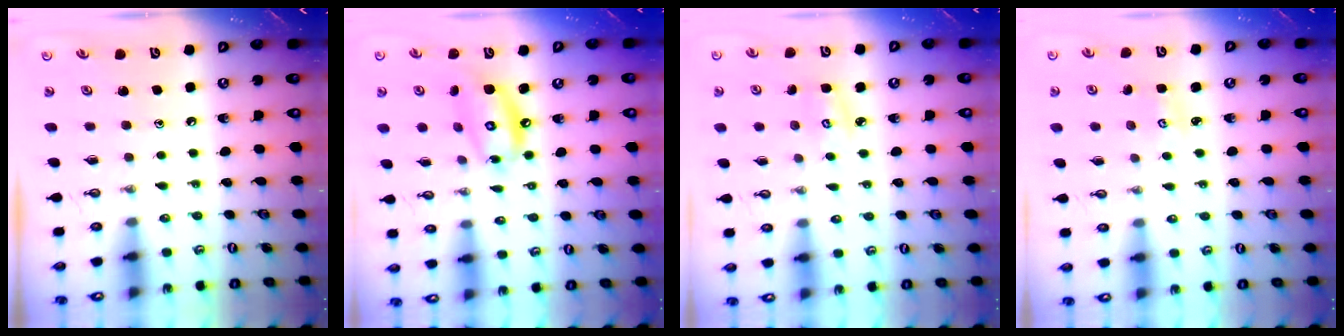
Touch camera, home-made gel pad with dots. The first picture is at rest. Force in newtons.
{"total": 12.0, "press": 11.9, "slide": 1.2}
{"total": 4.5, "press": 4.5, "slide": 0.5}
{"total": 2.0, "press": 2.0, "slide": 0.3}